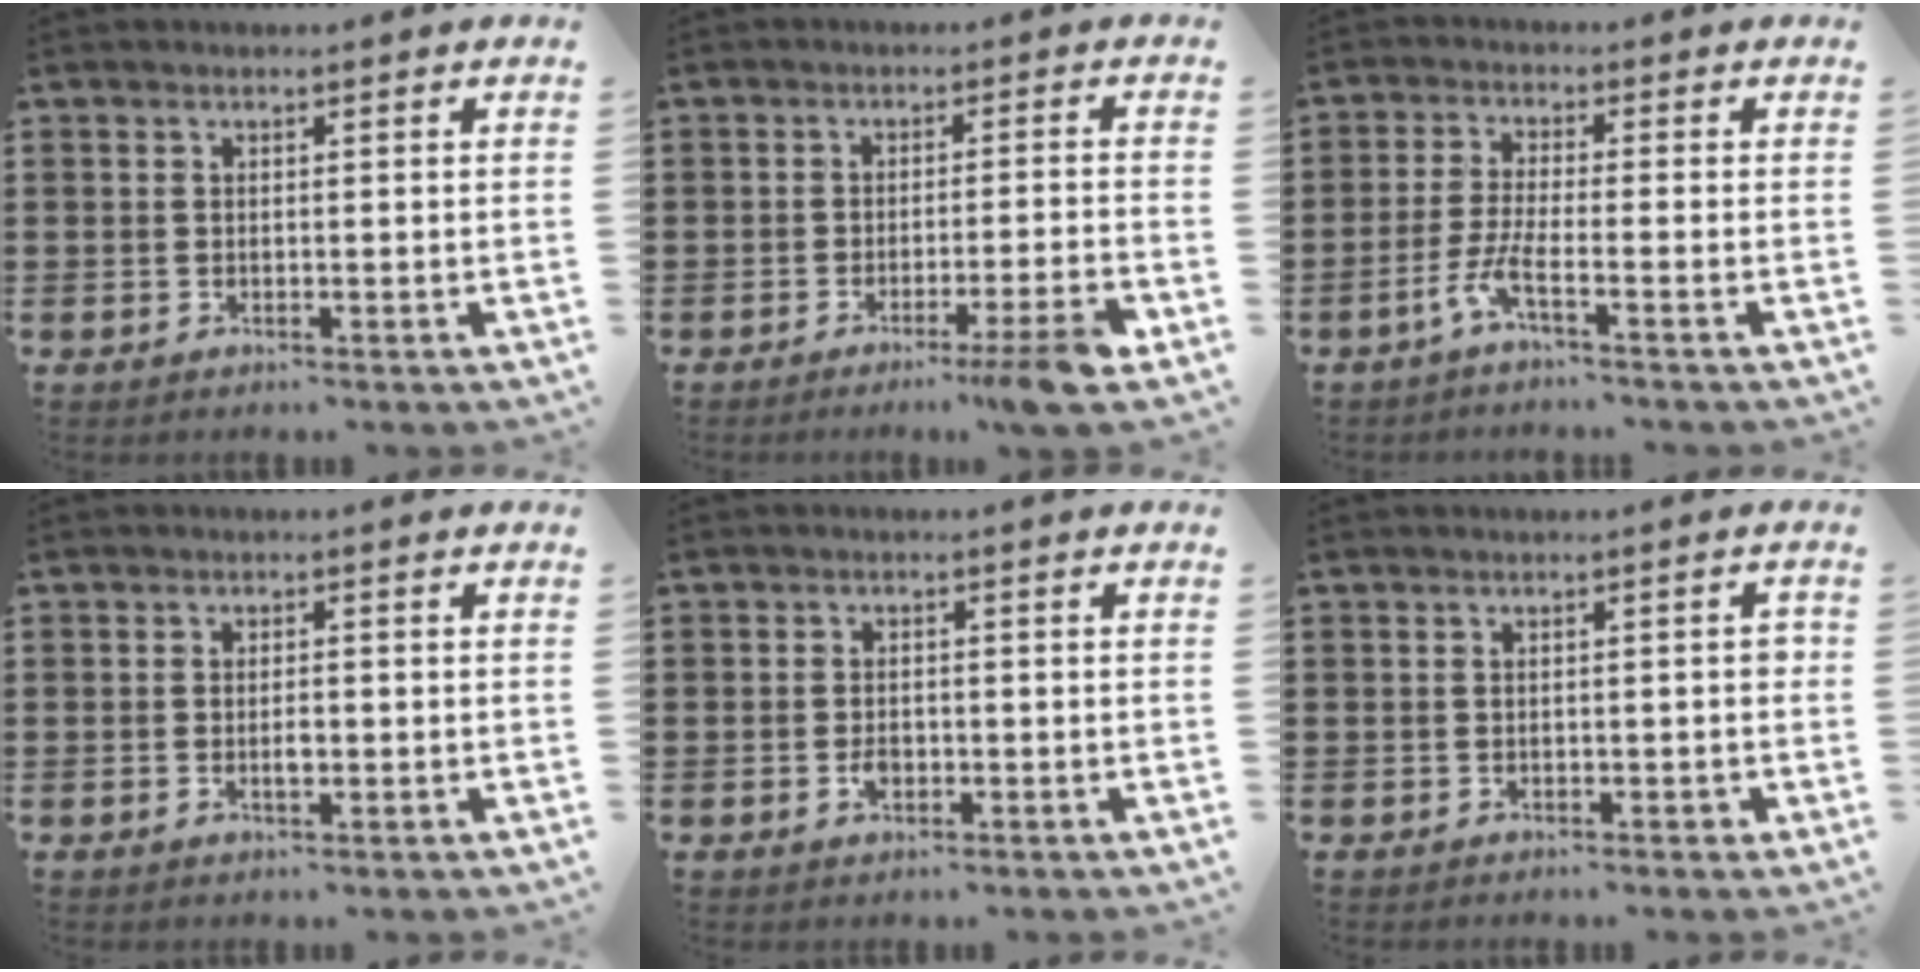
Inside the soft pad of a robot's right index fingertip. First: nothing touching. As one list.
[{"total": 5.8, "force": [-3.6, -0.5, 4.5], "torque": [-0.067, -0.011, -0.060]}, {"total": 4.4, "force": [-2.8, 0.2, 3.4], "torque": [-0.084, -0.010, -0.059]}, {"total": 1.7, "force": [-0.5, 0.6, 1.5], "torque": [-0.028, 0.001, -0.008]}, {"total": 2.0, "force": [-0.8, 1.2, 1.4], "torque": [-0.025, 0.002, -0.014]}, {"total": 1.4, "force": [-0.6, 0.9, 0.9], "torque": [-0.019, 0.004, -0.014]}]